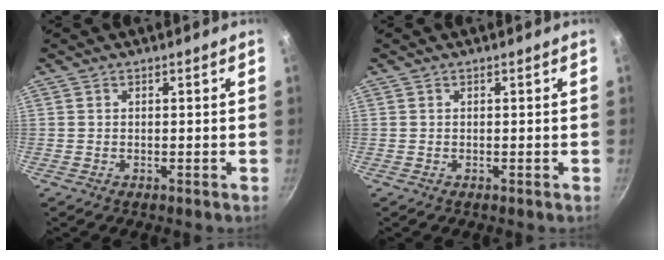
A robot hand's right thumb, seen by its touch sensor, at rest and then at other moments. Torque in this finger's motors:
{"motor_torque": [0.00, 0.00, -0.02, 0.02, 0.00]}